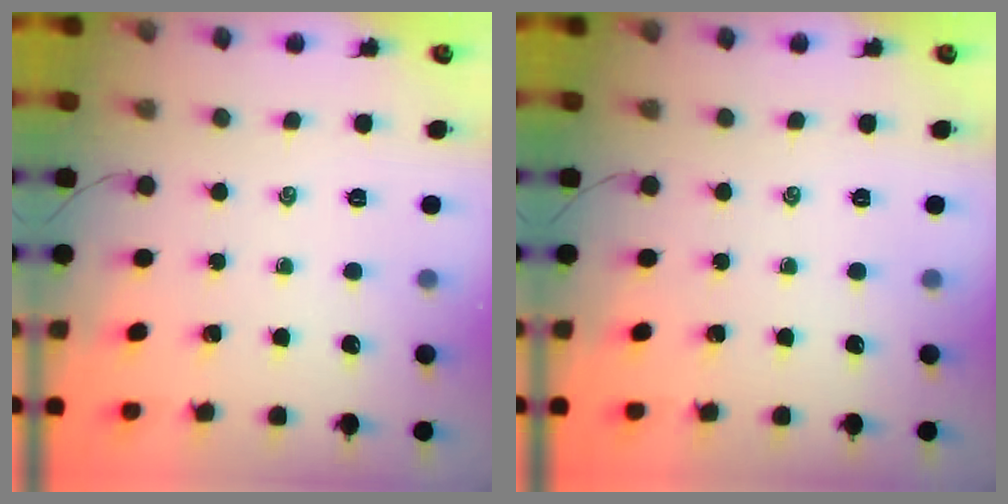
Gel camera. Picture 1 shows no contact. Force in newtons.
{"total": 0.0}